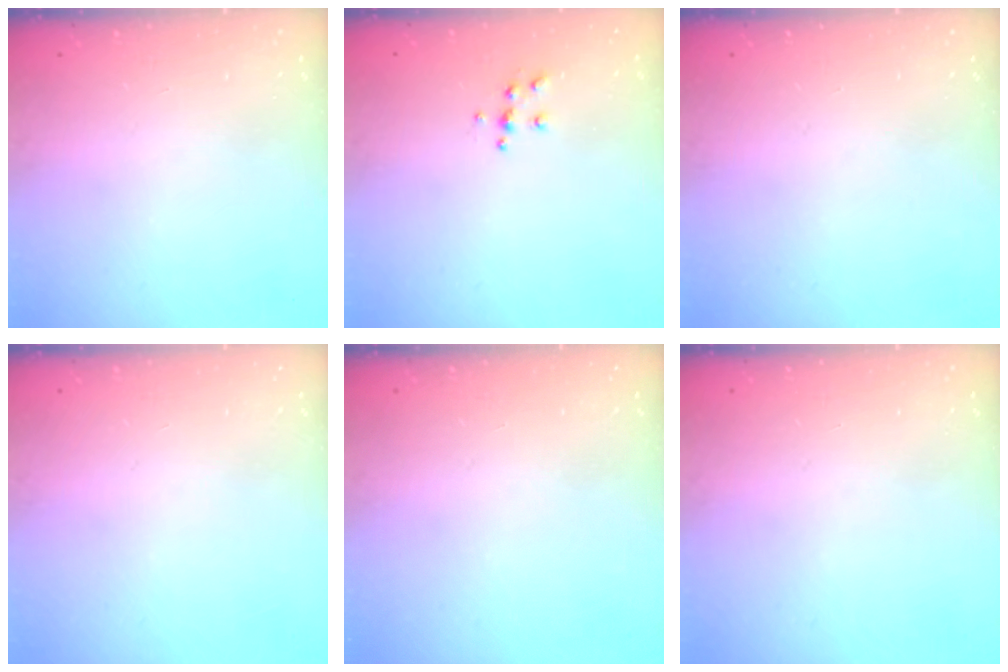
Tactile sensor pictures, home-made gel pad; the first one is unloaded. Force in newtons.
{"total": 5.5, "press": 5.5, "slide": 0.5}
{"total": 0.0}
{"total": 0.0}
{"total": 0.0}
{"total": 0.0}